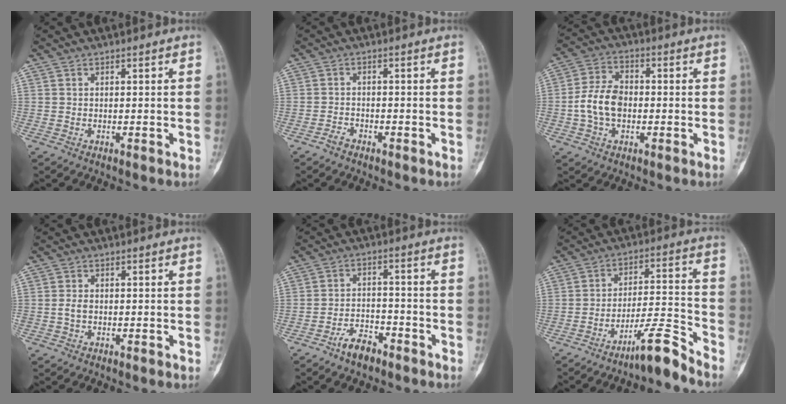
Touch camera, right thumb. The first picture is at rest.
{"total": 1.7, "force": [-1.5, 0.7, 0.5], "torque": [-0.011, 0.009, -0.030]}
{"total": 8.8, "force": [-1.2, 5.9, 6.4], "torque": [-0.112, 0.021, -0.029]}
{"total": 1.9, "force": [-0.3, 1.2, 1.4], "torque": [-0.024, 0.003, -0.007]}
{"total": 6.1, "force": [-4.4, 2.9, 3.0], "torque": [-0.042, 0.034, -0.077]}
{"total": 8.9, "force": [-7.3, 0.3, 5.0], "torque": [-0.082, 0.078, -0.128]}